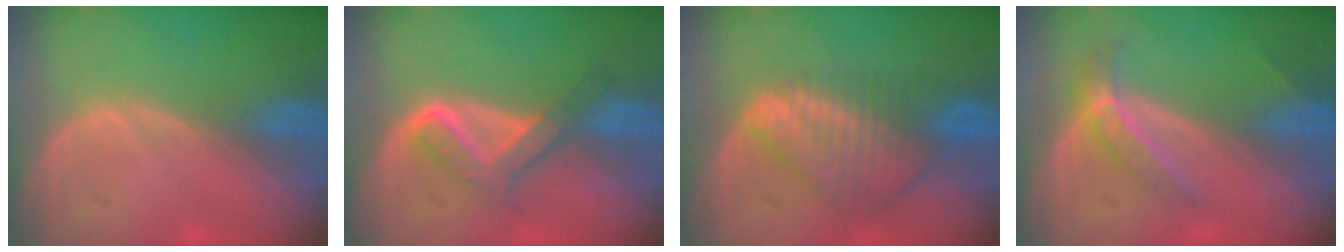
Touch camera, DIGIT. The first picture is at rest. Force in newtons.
{"total": 5.1, "press": 5.0, "slide": 0.7}
{"total": 8.9, "press": 7.7, "slide": 4.6}
{"total": 4.5, "press": 4.0, "slide": 2.2}